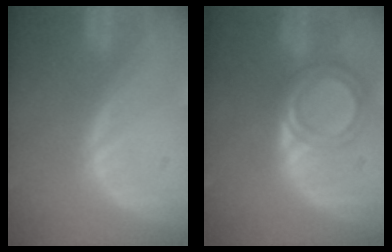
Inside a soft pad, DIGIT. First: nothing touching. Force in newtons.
{"total": 6.2, "press": 5.3, "slide": 3.3}